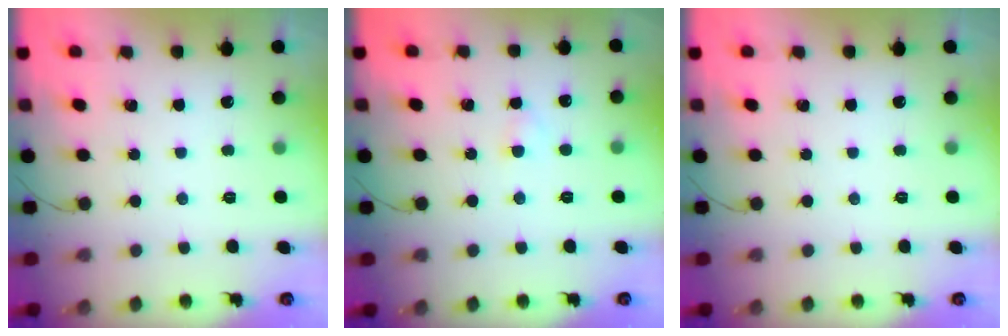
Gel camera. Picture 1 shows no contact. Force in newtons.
{"total": 1.8, "press": 1.5, "slide": 0.9}
{"total": 0.0}